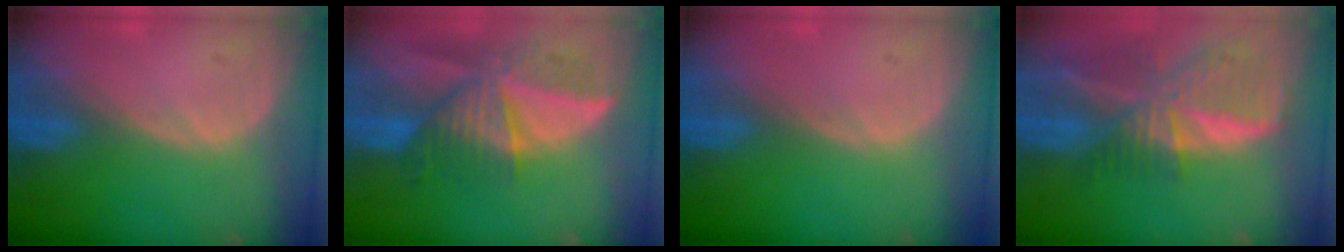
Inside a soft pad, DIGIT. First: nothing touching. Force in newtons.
{"total": 8.8, "press": 8.0, "slide": 3.6}
{"total": 0.0}
{"total": 9.5, "press": 8.3, "slide": 4.6}